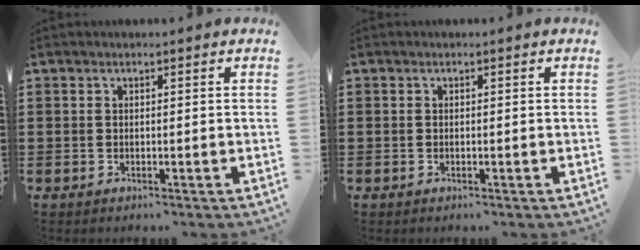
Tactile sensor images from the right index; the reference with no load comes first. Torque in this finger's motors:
{"motor_torque": [0.64, 1.50, 0.01, 0.01]}